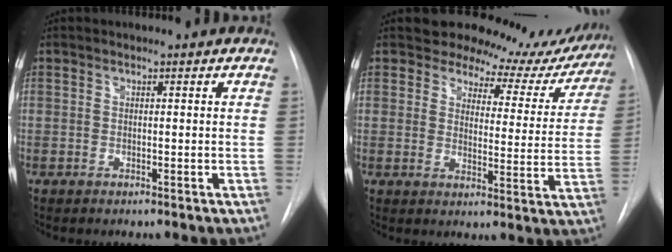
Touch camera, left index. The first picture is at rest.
{"total": 13.2, "force": [12.5, 4.2, 0.5], "torque": [0.028, -0.040, 0.124]}